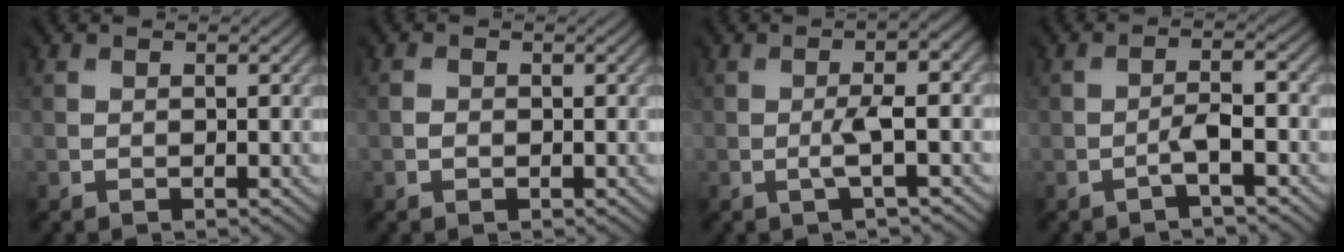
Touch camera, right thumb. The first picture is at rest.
{"total": 0.7, "force": [-0.2, 0.7, -0.1], "torque": [0.003, -0.001, -0.005]}
{"total": 1.9, "force": [-0.8, -0.7, 1.5], "torque": [-0.028, 0.008, -0.021]}
{"total": 1.6, "force": [-1.4, -0.6, 0.3], "torque": [-0.007, 0.012, -0.032]}